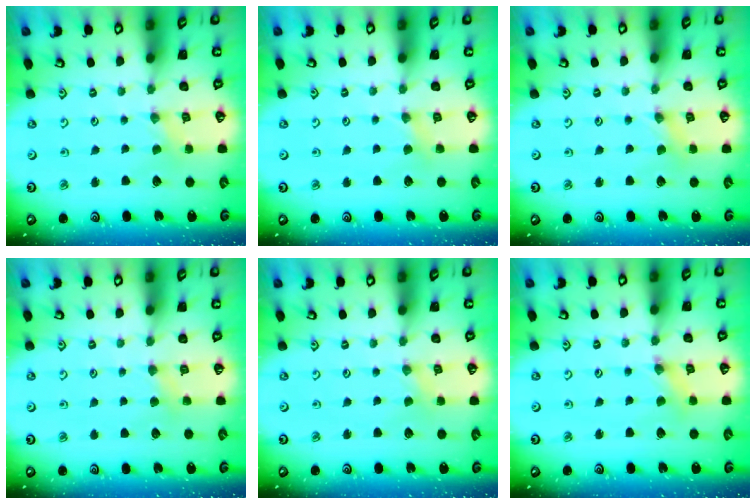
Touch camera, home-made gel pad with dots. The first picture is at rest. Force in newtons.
{"total": 2.5, "press": 2.4, "slide": 0.5}
{"total": 0.8, "press": 0.8, "slide": 0.2}
{"total": 3.3, "press": 3.3, "slide": 0.6}
{"total": 0.5, "press": 0.5, "slide": 0.1}
{"total": 1.6, "press": 1.6, "slide": 0.3}